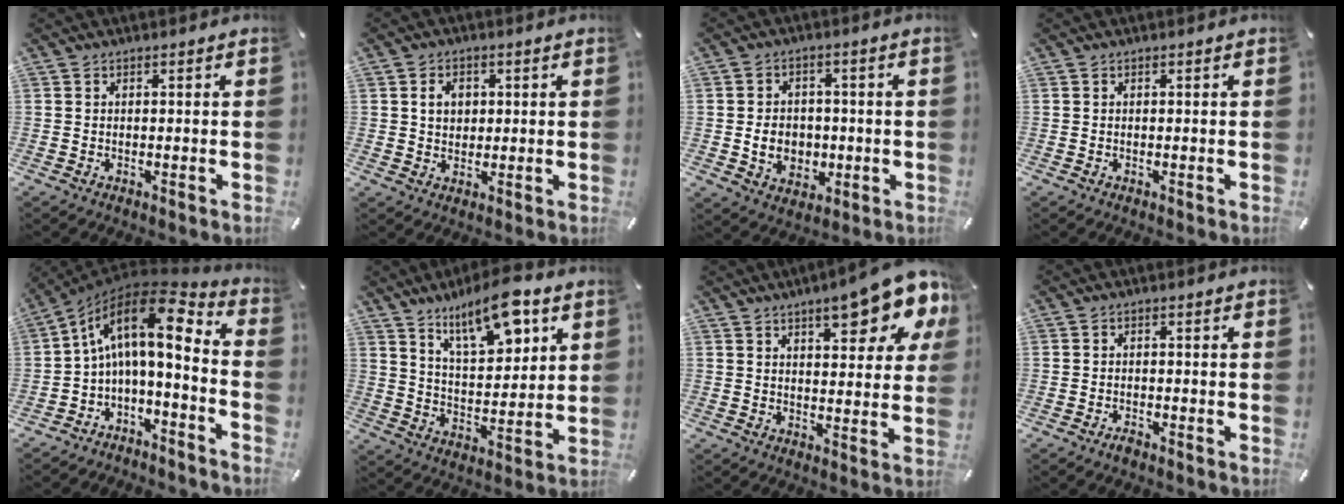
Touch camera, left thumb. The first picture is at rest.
{"total": 4.2, "force": [0.7, 3.6, 2.1], "torque": [-0.026, -0.001, 0.006]}
{"total": 7.6, "force": [-1.2, 6.4, 4.0], "torque": [-0.065, 0.006, -0.022]}
{"total": 0.0}
{"total": 12.9, "force": [2.6, 5.6, 11.3], "torque": [-0.187, -0.032, 0.035]}
{"total": 14.0, "force": [9.3, 5.7, 8.7], "torque": [-0.134, -0.045, 0.158]}
{"total": 14.4, "force": [9.3, 4.8, 9.9], "torque": [-0.128, -0.051, 0.151]}
{"total": 1.7, "force": [-1.4, 0.6, 0.8], "torque": [-0.016, 0.006, -0.027]}